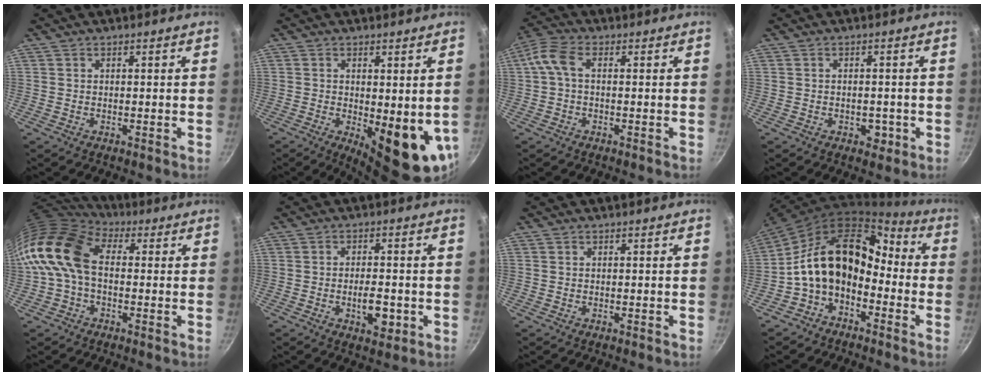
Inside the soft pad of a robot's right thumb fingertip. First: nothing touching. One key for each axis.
{"total": 11.6, "fx": -1.4, "fy": 4.5, "fz": 10.6, "tx": -0.124, "ty": -0.020, "tz": -0.008}
{"total": 5.2, "fx": 0.3, "fy": 2.9, "fz": 4.3, "tx": -0.107, "ty": 0.022, "tz": -0.003}
{"total": 3.0, "fx": -1.0, "fy": 2.1, "fz": 1.9, "tx": -0.014, "ty": 0.005, "tz": -0.009}
{"total": 12.6, "fx": 0.1, "fy": 8.6, "fz": 9.2, "tx": -0.161, "ty": 0.028, "tz": -0.017}
{"total": 6.0, "fx": -1.6, "fy": 2.9, "fz": 5.0, "tx": -0.065, "ty": 0.005, "tz": -0.023}
{"total": 0.0}
{"total": 16.4, "fx": -3.9, "fy": 11.4, "fz": 11.1, "tx": -0.166, "ty": 0.081, "tz": -0.088}